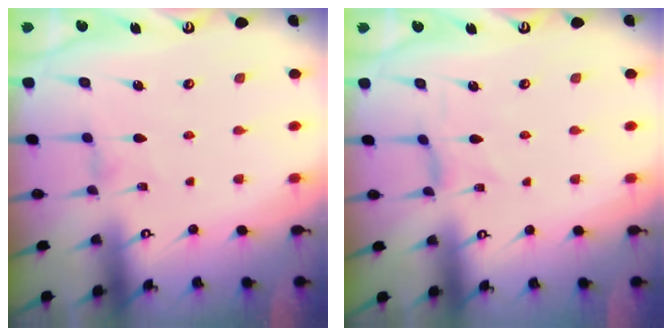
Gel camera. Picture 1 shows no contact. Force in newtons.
{"total": 0.0}